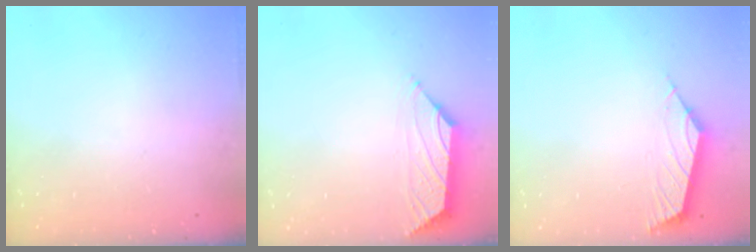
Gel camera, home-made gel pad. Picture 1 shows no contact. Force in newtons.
{"total": 0.8, "press": 0.4, "slide": 0.6}
{"total": 2.9, "press": 2.8, "slide": 0.7}